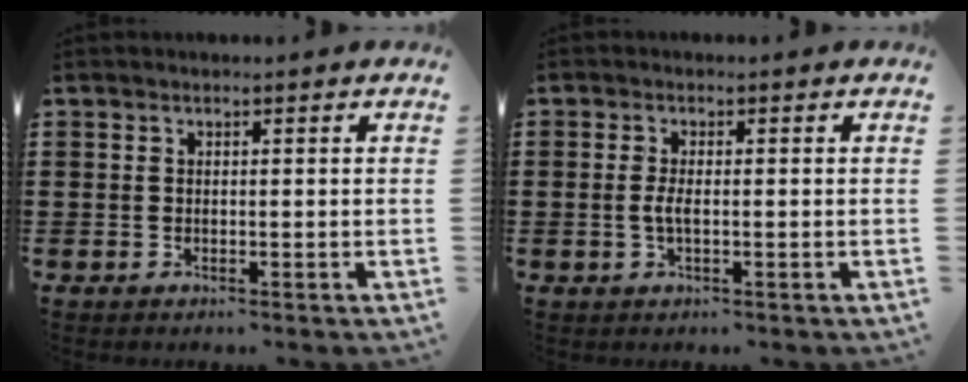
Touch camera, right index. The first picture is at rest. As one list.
[{"total": 2.2, "force": [-0.4, 0.5, 2.1], "torque": [-0.054, -0.006, -0.012]}]